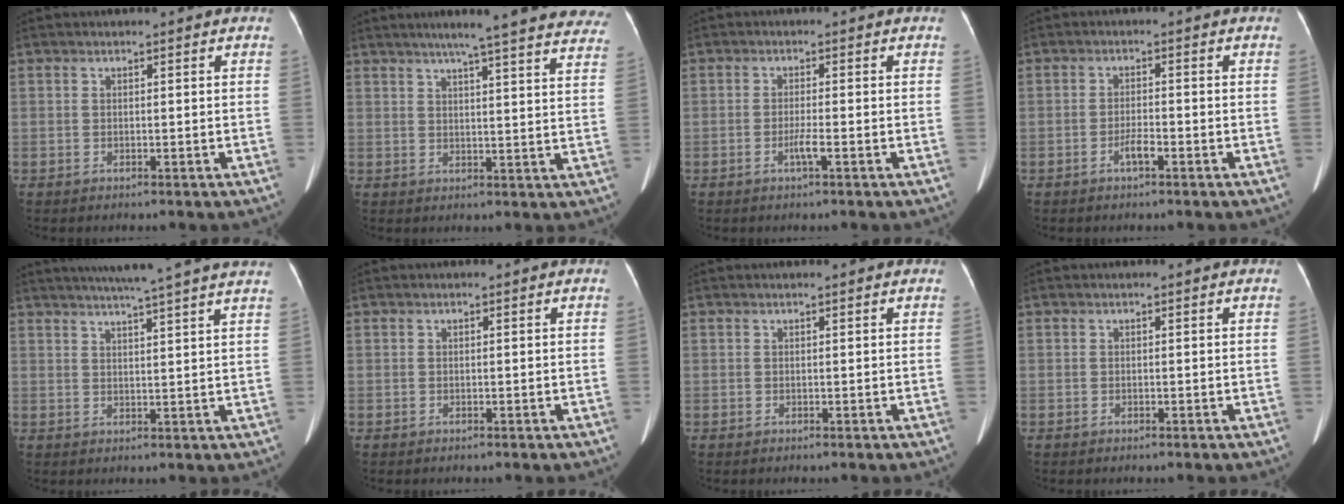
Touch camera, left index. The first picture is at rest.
{"total": 23.0, "force": [19.9, 1.8, 11.5], "torque": [-0.157, -0.022, 0.230]}
{"total": 1.9, "force": [-1.0, -0.2, 1.6], "torque": [-0.036, -0.003, -0.018]}
{"total": 2.2, "force": [-1.3, 0.3, 1.7], "torque": [-0.034, 0.000, -0.025]}
{"total": 16.0, "force": [13.9, -1.0, 7.9], "torque": [-0.128, 0.003, 0.172]}
{"total": 0.0}
{"total": 0.9, "force": [0.9, 0.0, 0.3], "torque": [-0.011, 0.009, 0.010]}
{"total": 0.0}